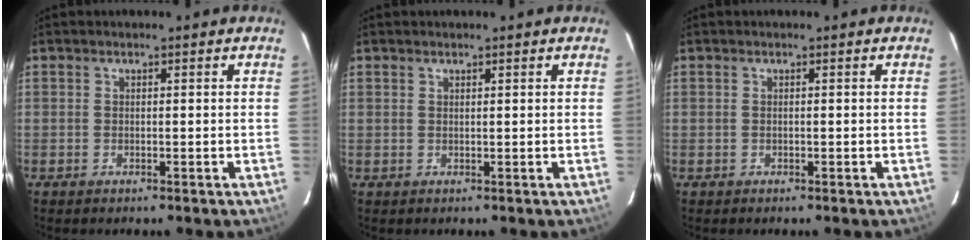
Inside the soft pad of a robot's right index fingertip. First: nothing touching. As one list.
[{"total": 0.8, "force": [0.5, 0.6, 0.0], "torque": [0.000, 0.002, 0.009]}, {"total": 0.0}]